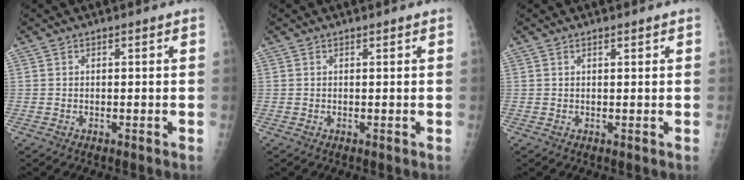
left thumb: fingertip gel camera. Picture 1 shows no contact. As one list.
[{"total": 0.0}, {"total": 0.6, "force": [0.4, 0.2, 0.5], "torque": [-0.003, 0.000, 0.006]}]